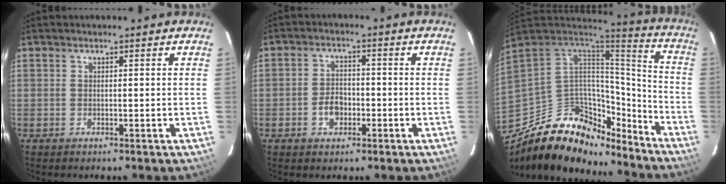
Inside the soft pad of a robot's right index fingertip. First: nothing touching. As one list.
[{"total": 4.4, "force": [-1.8, 3.2, 2.4], "torque": [-0.049, 0.010, -0.029]}, {"total": 24.3, "force": [-17.2, 12.6, 11.6], "torque": [-0.224, 0.037, -0.256]}]